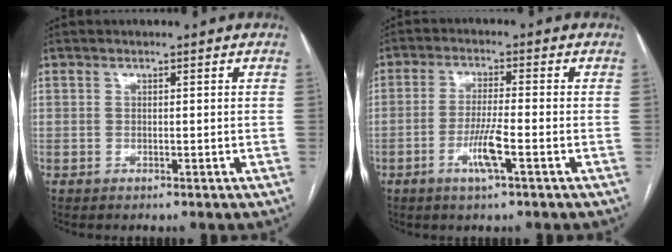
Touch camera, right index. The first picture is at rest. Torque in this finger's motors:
{"motor_torque": [0.71, -0.15, 0.53, 0.11]}